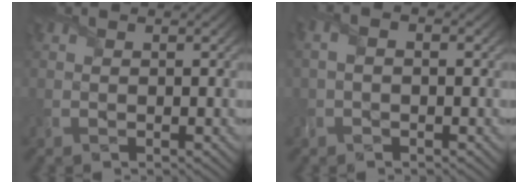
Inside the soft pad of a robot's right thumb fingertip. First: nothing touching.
{"total": 2.5, "force": [-0.2, 1.2, 2.2], "torque": [-0.043, 0.006, -0.005]}